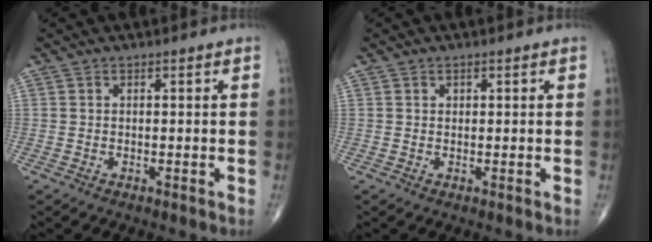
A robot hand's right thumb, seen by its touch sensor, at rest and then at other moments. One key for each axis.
{"total": 0.6, "fx": 0.3, "fy": 0.5, "fz": 0.2, "tx": 0.001, "ty": -0.002, "tz": 0.005}